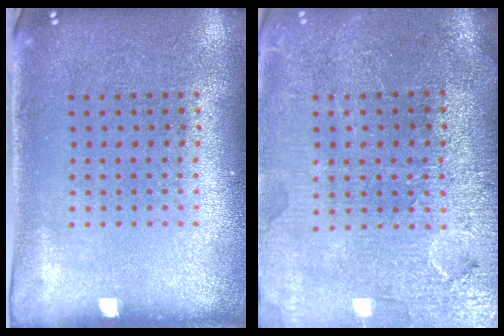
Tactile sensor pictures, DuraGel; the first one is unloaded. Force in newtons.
{"total": 3.7, "press": 3.4, "slide": 1.5}